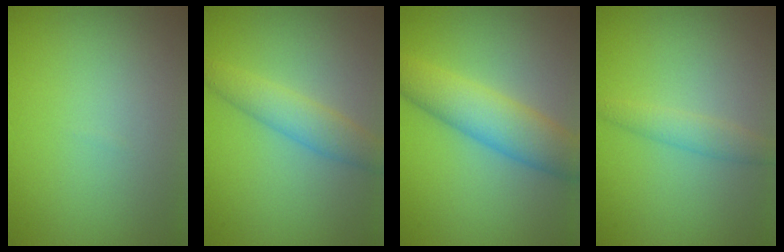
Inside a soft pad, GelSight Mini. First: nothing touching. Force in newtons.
{"total": 3.2, "press": 3.2, "slide": 0.1}
{"total": 5.8, "press": 5.8, "slide": 0.2}
{"total": 1.8, "press": 1.8, "slide": 0.1}